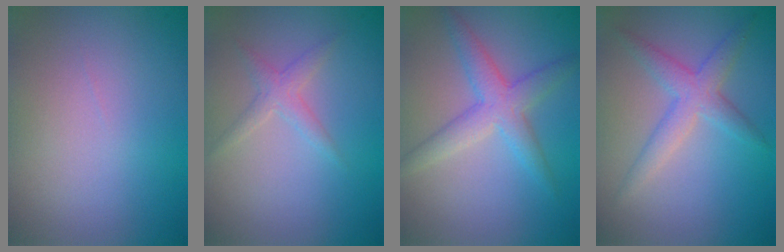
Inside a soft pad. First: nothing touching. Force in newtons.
{"total": 1.5, "press": 1.5, "slide": 0.1}
{"total": 3.6, "press": 3.6, "slide": 0.0}
{"total": 3.0, "press": 3.0, "slide": 0.1}